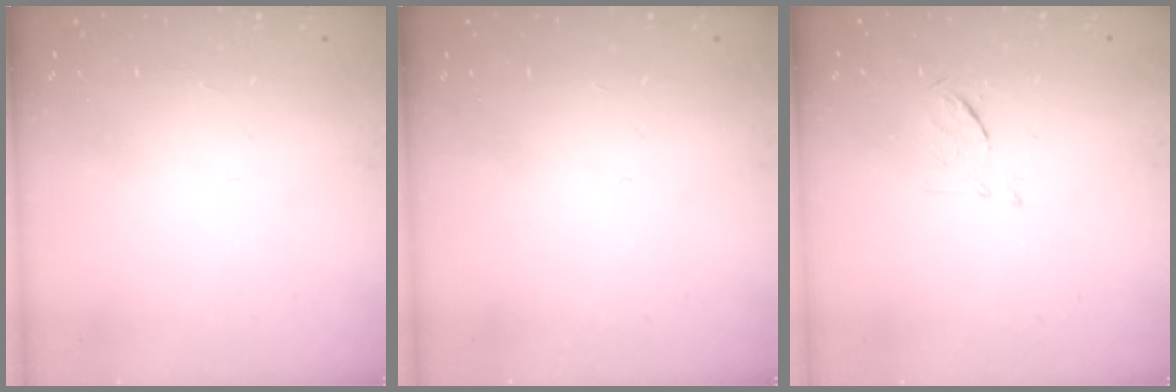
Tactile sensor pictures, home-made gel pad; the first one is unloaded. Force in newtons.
{"total": 0.0}
{"total": 6.3, "press": 6.2, "slide": 1.0}